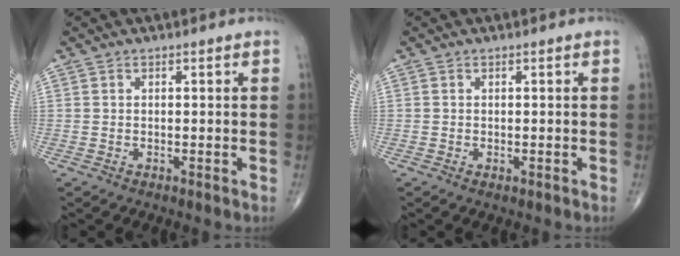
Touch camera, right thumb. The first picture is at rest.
{"total": 0.6, "force": [-0.2, 0.3, 0.5], "torque": [-0.008, -0.002, -0.002]}